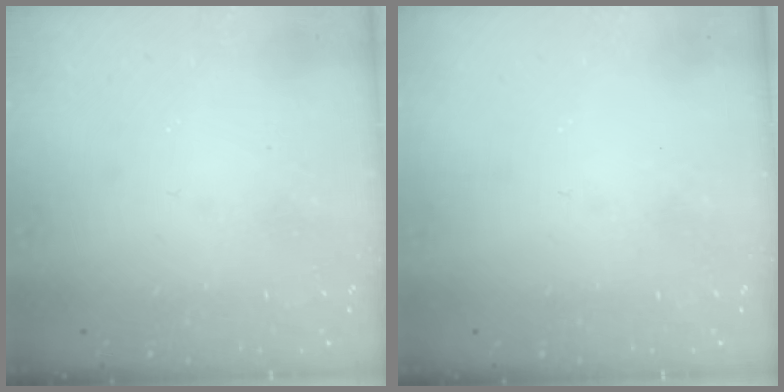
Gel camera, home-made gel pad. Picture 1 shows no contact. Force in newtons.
{"total": 0.0}